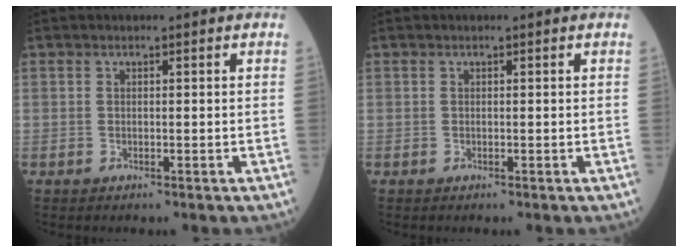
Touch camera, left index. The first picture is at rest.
{"total": 0.0}